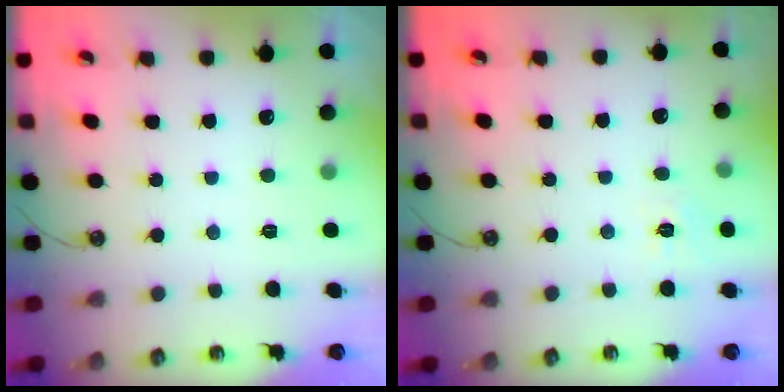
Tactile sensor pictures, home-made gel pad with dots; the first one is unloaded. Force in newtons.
{"total": 6.2, "press": 6.2, "slide": 0.7}